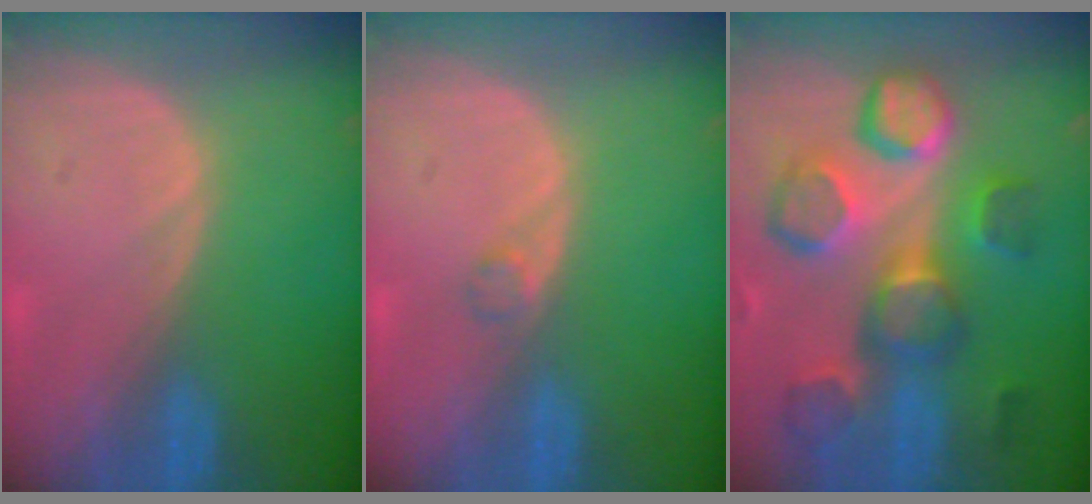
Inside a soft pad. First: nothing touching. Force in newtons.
{"total": 1.2, "press": 1.2, "slide": 0.1}
{"total": 11.6, "press": 10.9, "slide": 4.0}